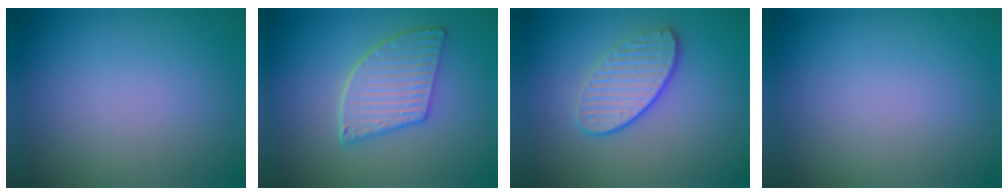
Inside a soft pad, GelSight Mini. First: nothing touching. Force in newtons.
{"total": 5.1, "press": 4.2, "slide": 3.0}
{"total": 3.0, "press": 2.8, "slide": 1.2}
{"total": 0.0}